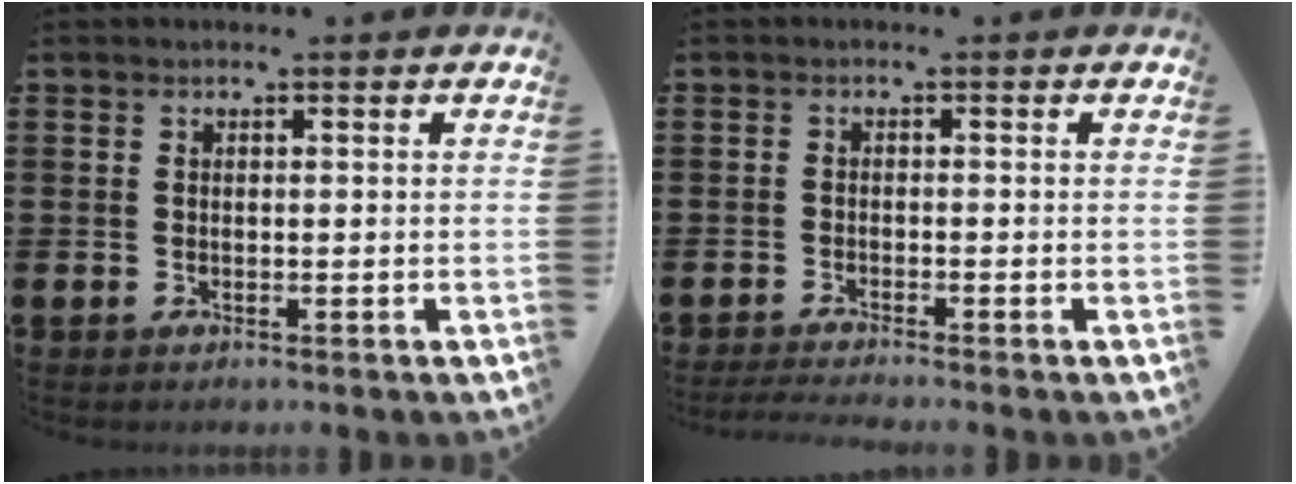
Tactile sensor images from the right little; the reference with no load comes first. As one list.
[{"total": 1.4, "force": [-1.2, -0.1, 0.7], "torque": [-0.009, 0.001, -0.024]}]